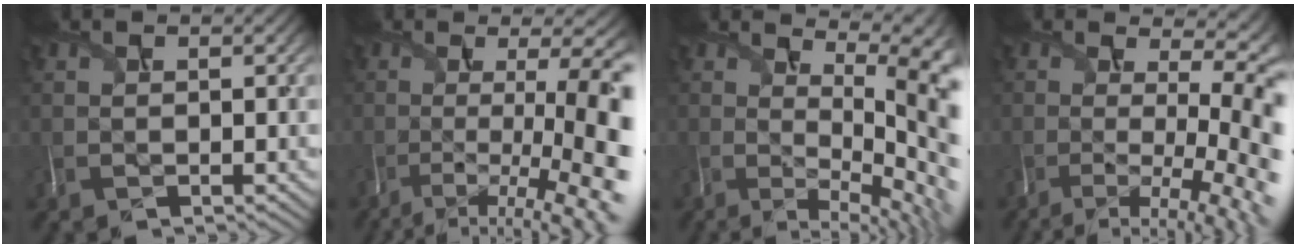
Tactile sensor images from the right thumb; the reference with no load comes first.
{"total": 13.1, "force": [-1.8, 3.4, 12.5], "torque": [-0.162, -0.007, -0.014]}
{"total": 13.2, "force": [0.6, 4.4, 12.5], "torque": [-0.149, 0.006, 0.036]}
{"total": 11.8, "force": [-1.7, 3.7, 11.1], "torque": [-0.127, -0.016, -0.016]}